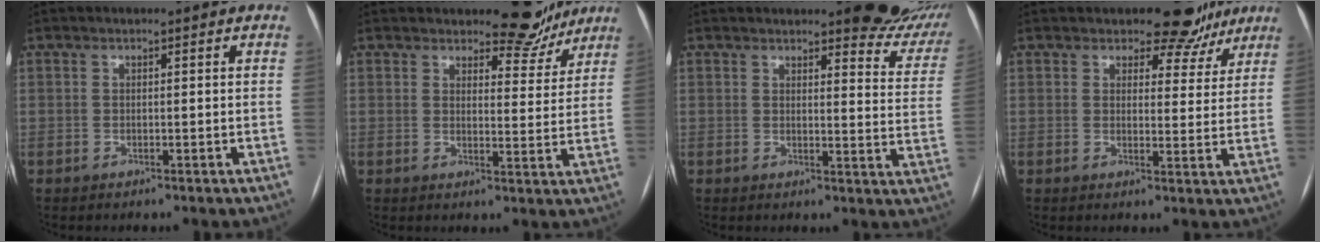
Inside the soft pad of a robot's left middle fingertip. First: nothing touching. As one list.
[{"total": 6.9, "force": [6.1, 2.6, 1.7], "torque": [-0.010, -0.017, 0.072]}, {"total": 13.0, "force": [11.5, 2.9, 5.4], "torque": [-0.034, -0.053, 0.106]}, {"total": 7.7, "force": [6.3, 4.0, 2.0], "torque": [-0.002, -0.007, 0.066]}]